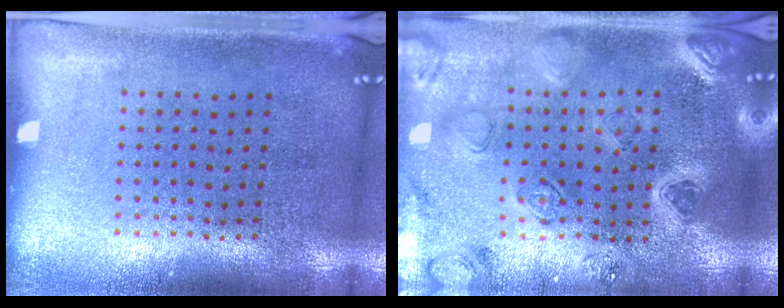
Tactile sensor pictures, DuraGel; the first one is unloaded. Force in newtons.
{"total": 2.3, "press": 2.2, "slide": 0.4}